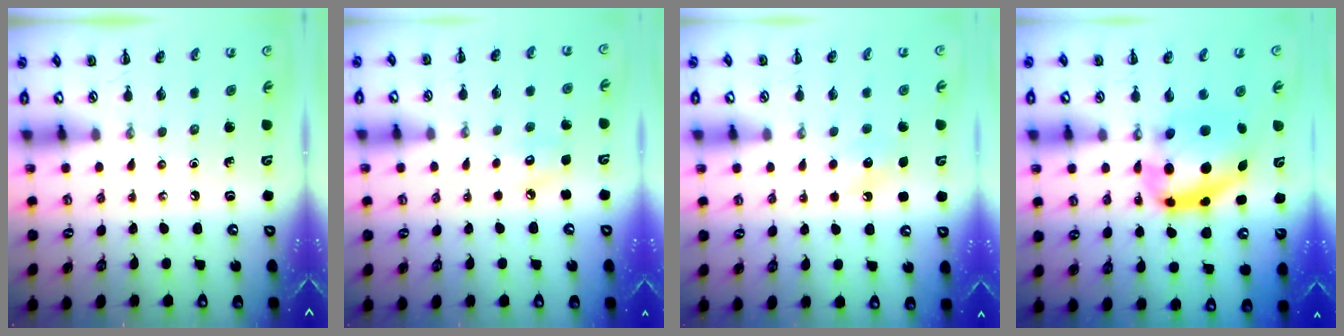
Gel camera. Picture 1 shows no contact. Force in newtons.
{"total": 5.1, "press": 4.9, "slide": 1.3}
{"total": 6.7, "press": 6.5, "slide": 1.7}
{"total": 11.1, "press": 10.8, "slide": 2.7}